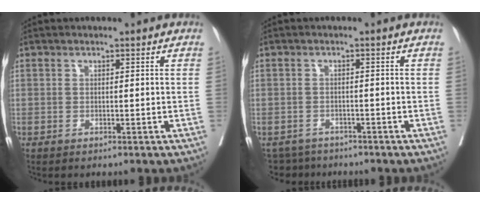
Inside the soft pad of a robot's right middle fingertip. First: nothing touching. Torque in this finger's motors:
{"motor_torque": [-0.07, -0.17, 0.03, 0.02]}